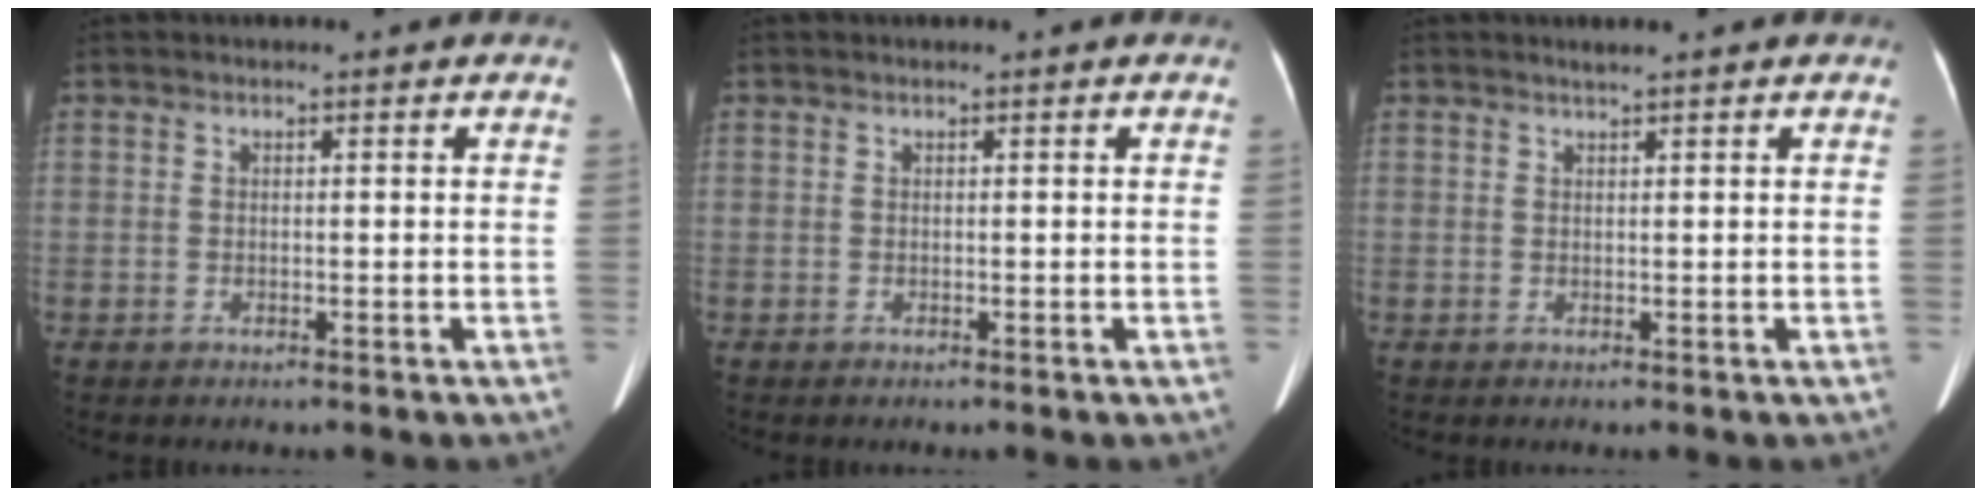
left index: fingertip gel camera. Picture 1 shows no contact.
{"total": 0.0}
{"total": 0.8, "force": [0.6, -0.2, 0.4], "torque": [-0.015, -0.001, 0.017]}